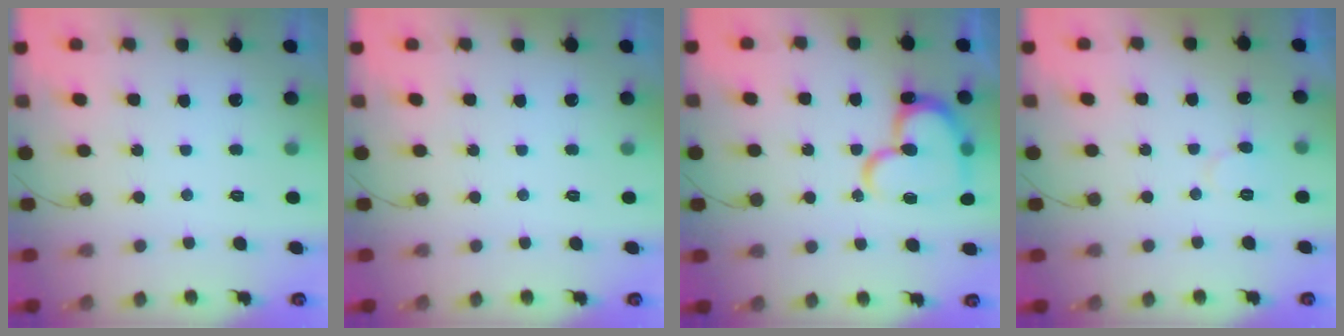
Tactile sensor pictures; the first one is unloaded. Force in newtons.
{"total": 0.0}
{"total": 18.8, "press": 18.8, "slide": 1.7}
{"total": 5.3, "press": 5.3, "slide": 0.6}